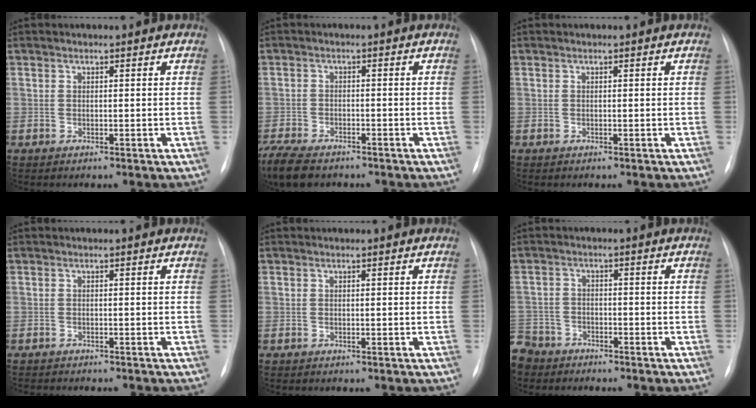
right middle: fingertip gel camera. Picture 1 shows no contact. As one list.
[{"total": 10.9, "force": [-8.2, 4.7, 5.5], "torque": [-0.124, -0.016, -0.129]}, {"total": 0.0}, {"total": 5.5, "force": [-4.9, 1.3, 2.2], "torque": [-0.025, -0.005, -0.060]}, {"total": 0.0}, {"total": 8.8, "force": [-6.8, 5.4, 1.2], "torque": [-0.050, -0.005, -0.128]}]